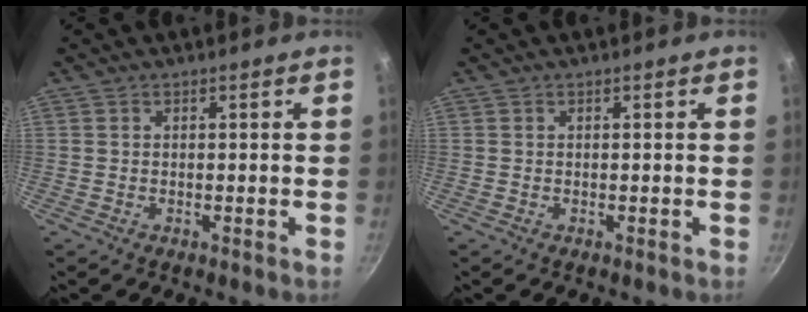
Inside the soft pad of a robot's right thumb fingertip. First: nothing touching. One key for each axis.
{"total": 0.0}